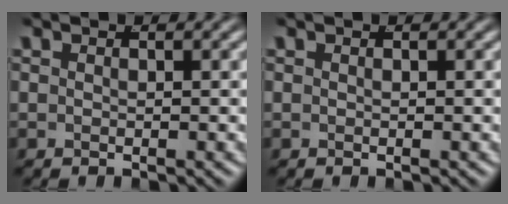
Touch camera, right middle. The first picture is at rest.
{"total": 0.0}